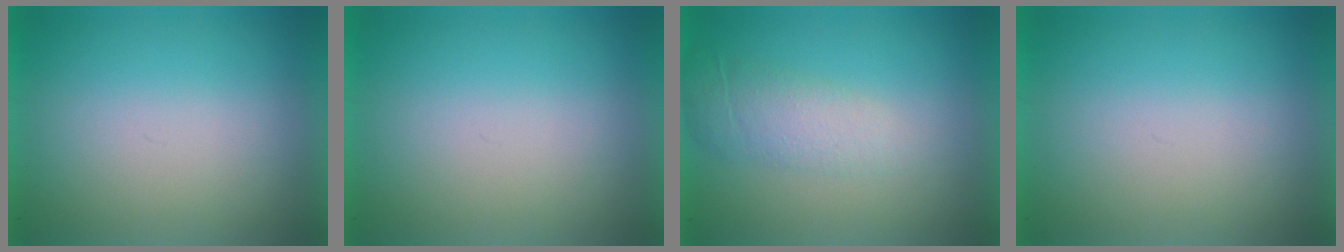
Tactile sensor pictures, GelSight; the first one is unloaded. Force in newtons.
{"total": 0.0}
{"total": 2.0}
{"total": 0.0}